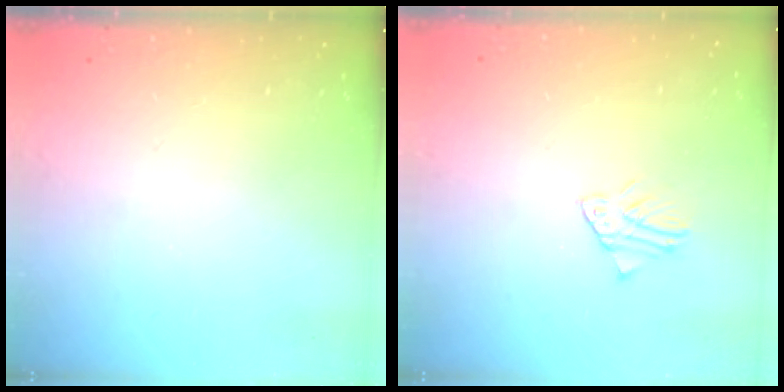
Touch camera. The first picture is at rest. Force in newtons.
{"total": 2.3, "press": 2.3, "slide": 0.1}